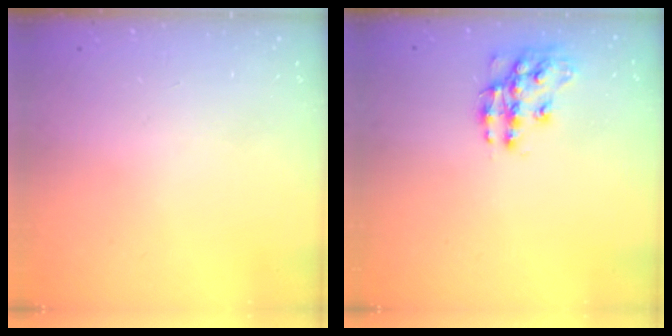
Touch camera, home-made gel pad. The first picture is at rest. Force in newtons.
{"total": 11.9, "press": 11.9, "slide": 0.9}